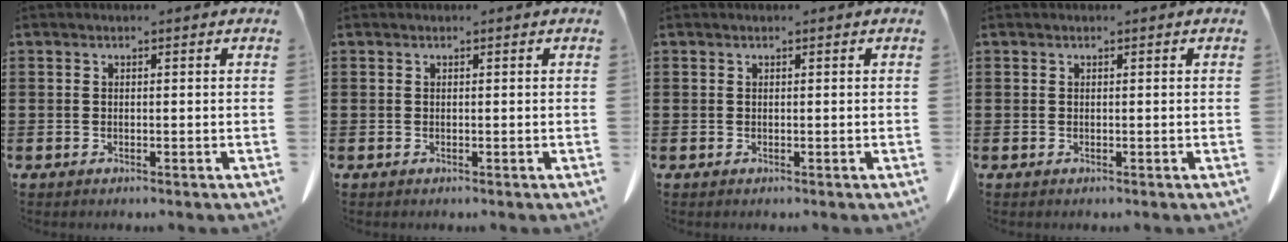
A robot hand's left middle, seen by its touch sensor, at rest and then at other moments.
{"total": 0.0}
{"total": 0.0}
{"total": 0.0}